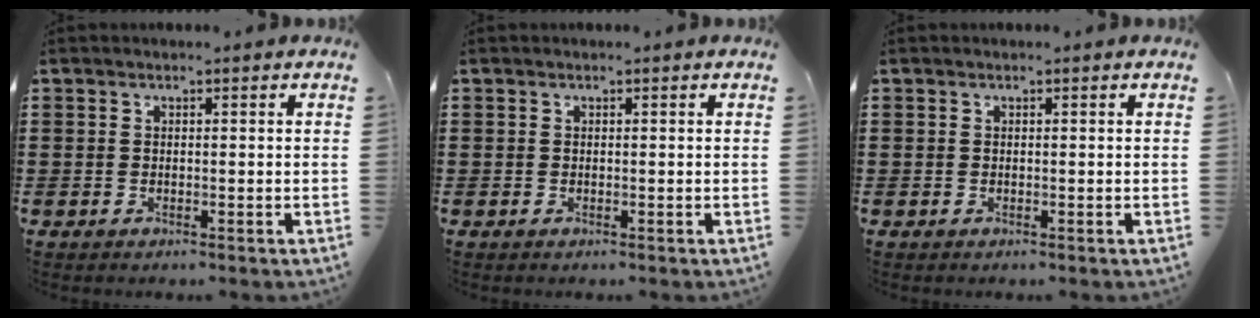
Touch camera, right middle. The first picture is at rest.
{"total": 0.0}
{"total": 0.0}